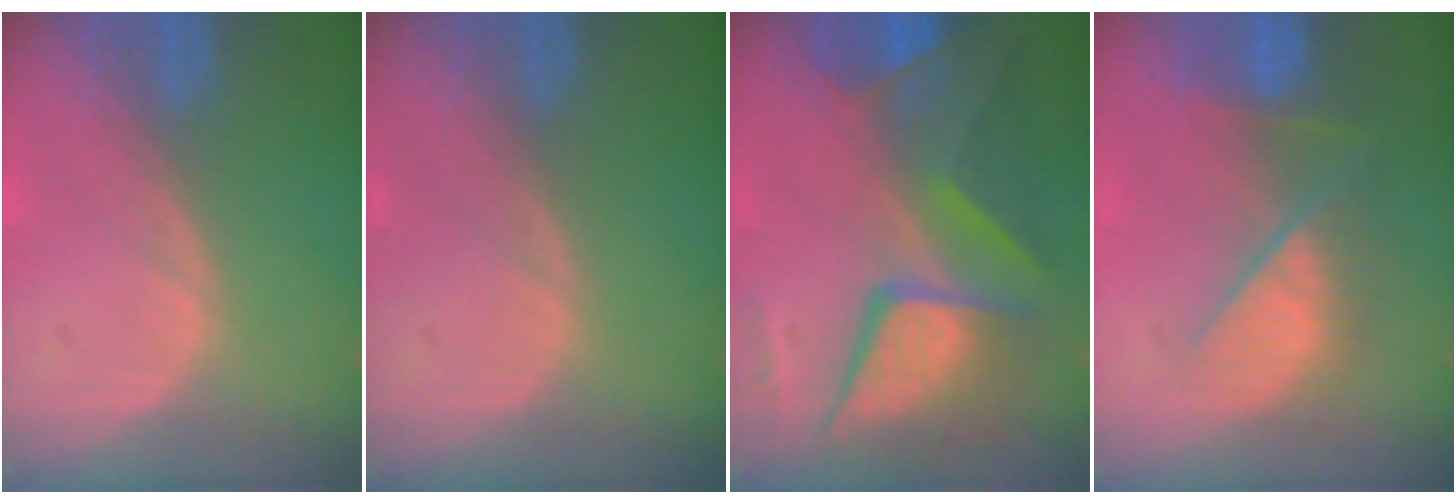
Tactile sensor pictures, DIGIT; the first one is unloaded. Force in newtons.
{"total": 0.0}
{"total": 11.6, "press": 11.6, "slide": 1.4}
{"total": 9.6, "press": 8.2, "slide": 5.1}